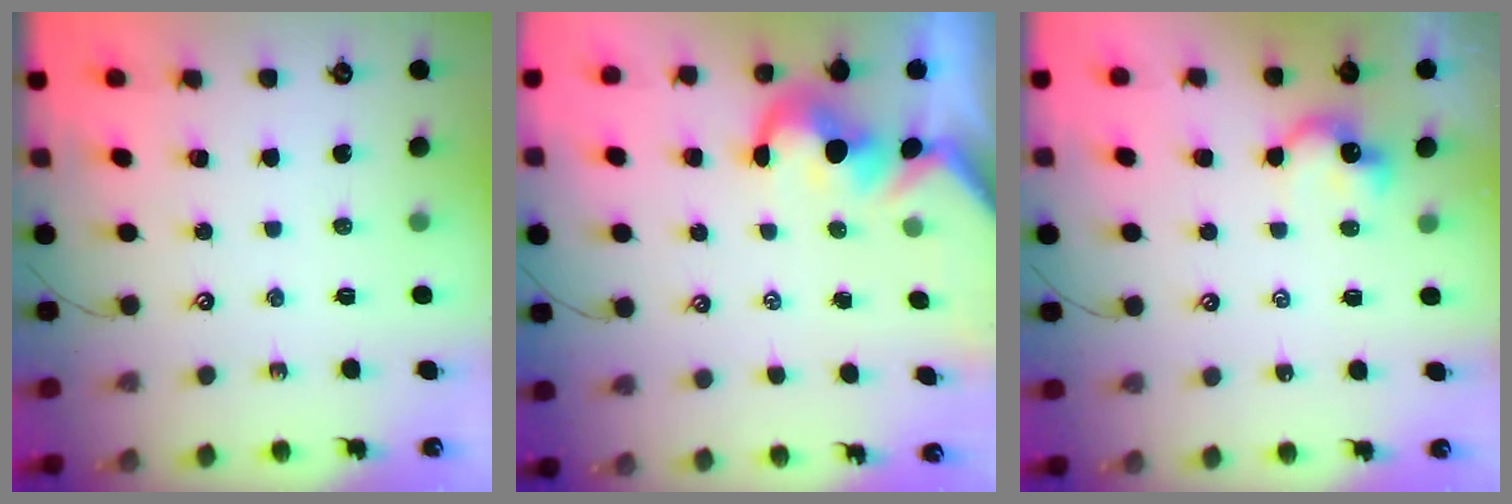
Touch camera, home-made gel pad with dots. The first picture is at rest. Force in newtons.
{"total": 3.0, "press": 2.8, "slide": 1.1}
{"total": 1.8, "press": 1.7, "slide": 0.5}